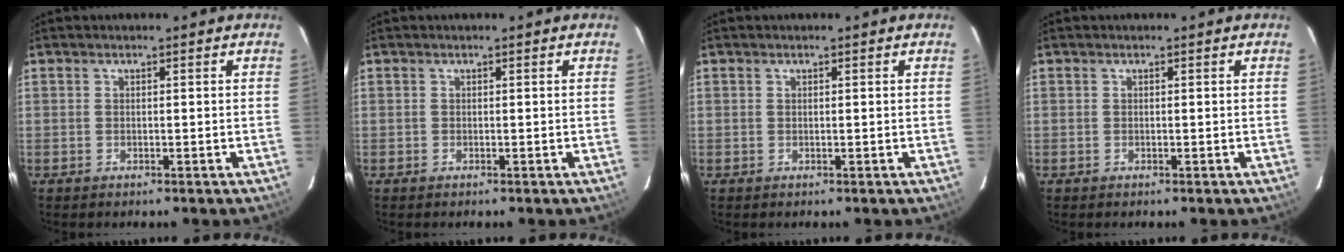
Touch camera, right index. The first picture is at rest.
{"total": 0.0}
{"total": 0.0}
{"total": 0.0}